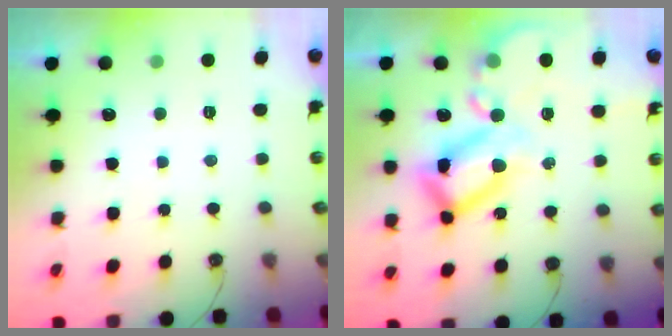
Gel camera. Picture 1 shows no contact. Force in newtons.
{"total": 21.8, "press": 21.6, "slide": 2.8}